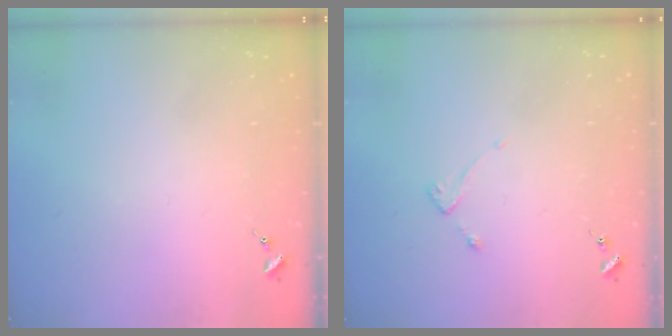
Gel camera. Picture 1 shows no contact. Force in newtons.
{"total": 2.2, "press": 2.1, "slide": 0.4}